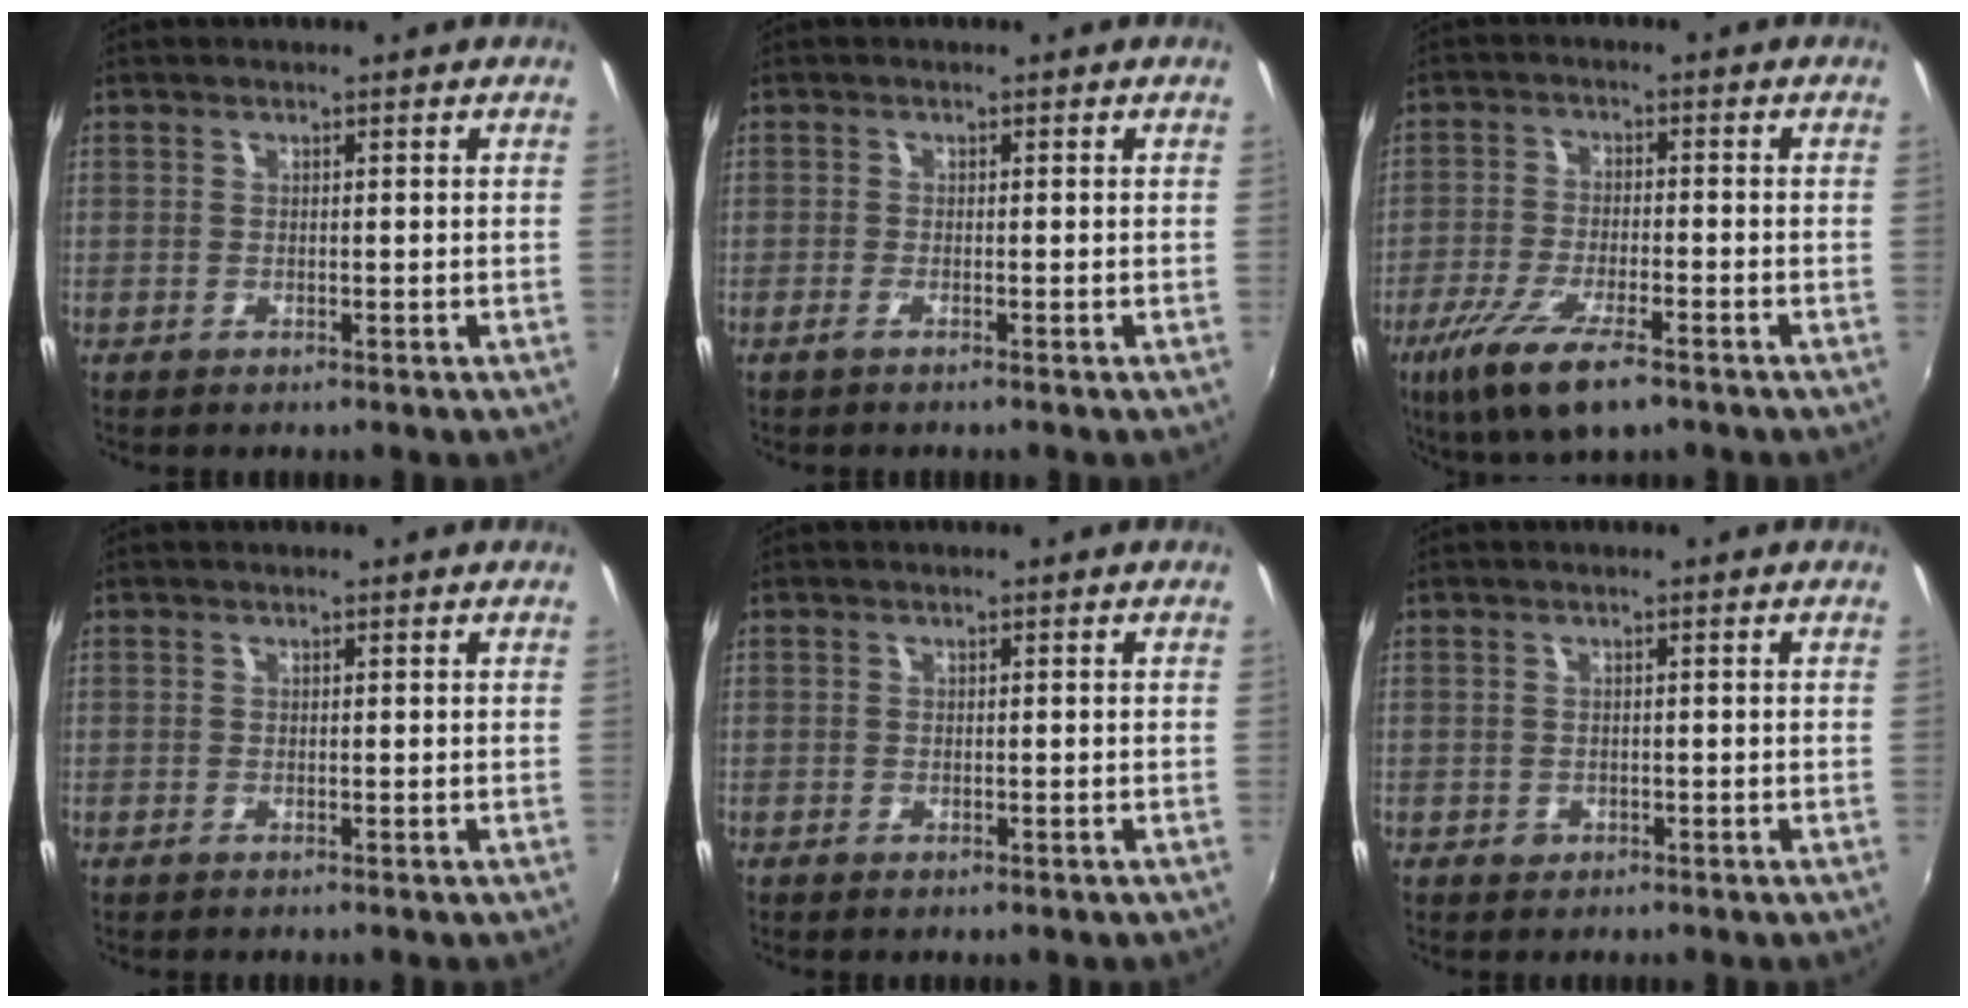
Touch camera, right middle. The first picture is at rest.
{"total": 1.0, "force": [-0.7, -0.2, 0.7], "torque": [-0.015, -0.002, -0.016]}
{"total": 11.8, "force": [-7.5, 3.2, 8.5], "torque": [-0.188, -0.039, -0.137]}
{"total": 0.0}
{"total": 0.7, "force": [-0.4, 0.5, 0.3], "torque": [-0.005, -0.005, -0.008]}
{"total": 1.3, "force": [-0.5, 1.2, 0.3], "torque": [-0.006, -0.003, -0.005]}